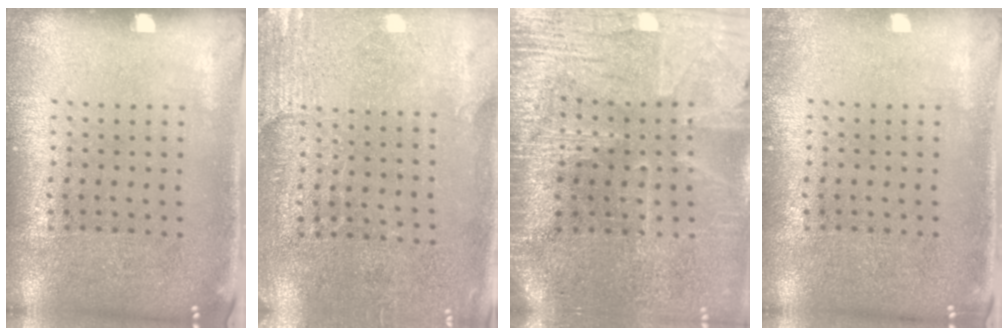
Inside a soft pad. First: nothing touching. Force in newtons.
{"total": 2.6, "press": 2.4, "slide": 1.1}
{"total": 3.5, "press": 3.2, "slide": 1.4}
{"total": 0.7, "press": 0.6, "slide": 0.2}